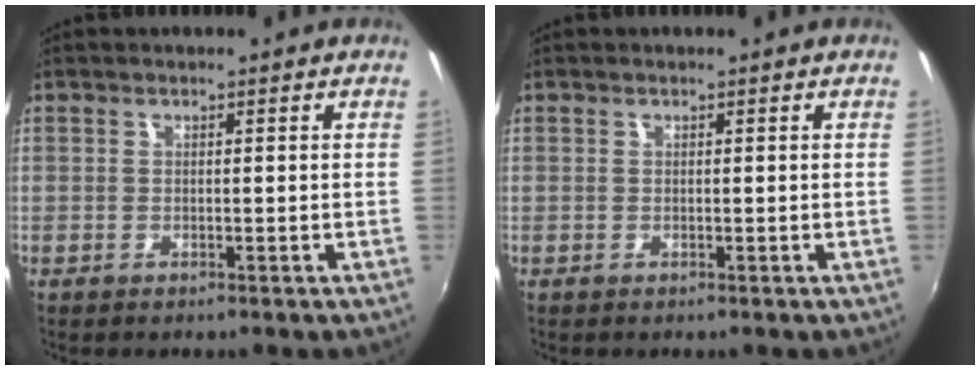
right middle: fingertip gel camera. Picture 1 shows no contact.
{"total": 0.0}